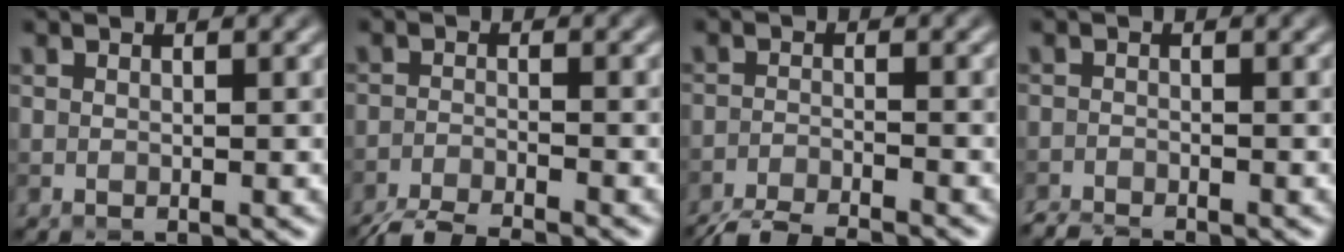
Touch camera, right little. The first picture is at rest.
{"total": 5.4, "force": [-4.9, 0.6, 2.2], "torque": [-0.041, -0.018, -0.089]}
{"total": 6.2, "force": [-5.8, 0.8, 2.2], "torque": [-0.042, -0.018, -0.098]}
{"total": 2.1, "force": [-2.0, 0.1, 0.4], "torque": [-0.009, -0.005, -0.040]}